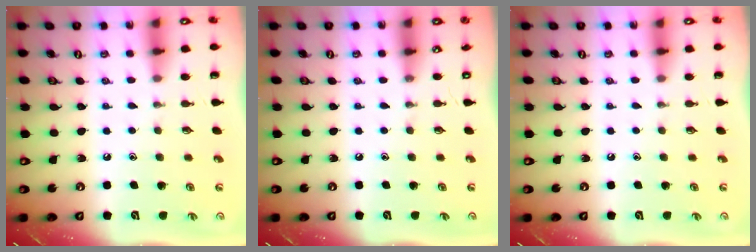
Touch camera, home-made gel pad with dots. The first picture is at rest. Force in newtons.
{"total": 0.0}
{"total": 0.0}